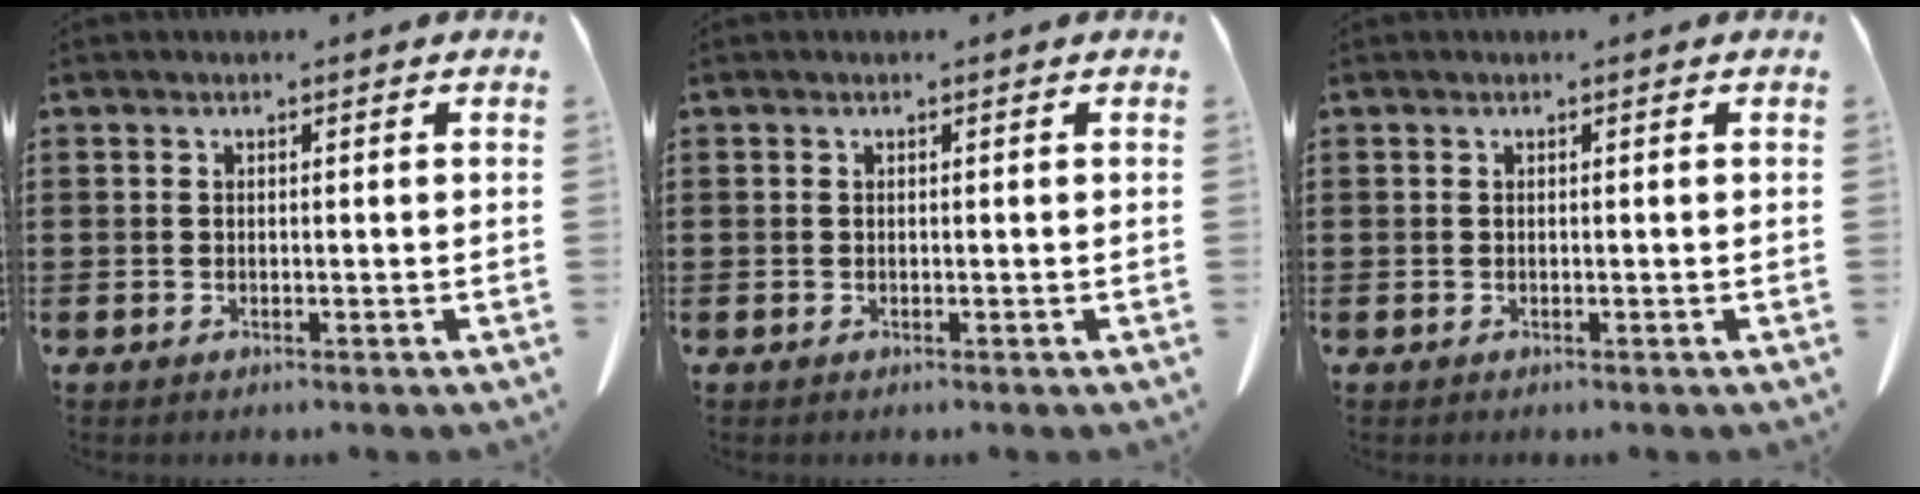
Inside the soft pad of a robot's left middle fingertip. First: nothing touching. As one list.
[{"total": 0.0}, {"total": 0.0}]